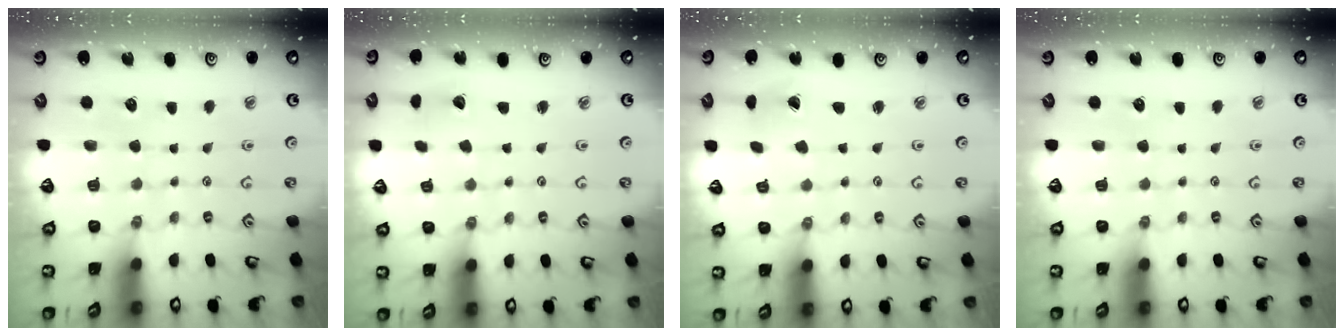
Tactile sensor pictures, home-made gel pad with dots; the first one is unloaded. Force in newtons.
{"total": 3.0, "press": 3.0, "slide": 0.3}
{"total": 1.2, "press": 1.1, "slide": 0.2}
{"total": 0.0}